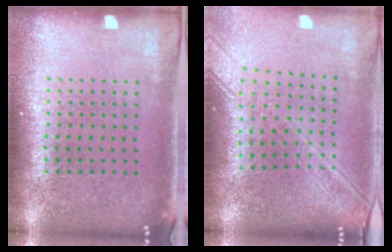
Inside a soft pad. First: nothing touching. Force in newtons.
{"total": 2.2, "press": 1.9, "slide": 1.2}